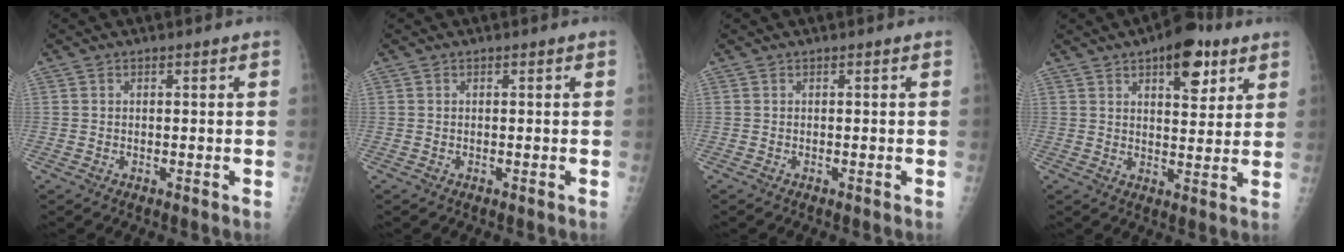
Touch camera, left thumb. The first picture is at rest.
{"total": 0.0}
{"total": 0.0}
{"total": 10.5, "force": [5.7, 4.9, 7.4], "torque": [-0.075, -0.022, 0.078]}